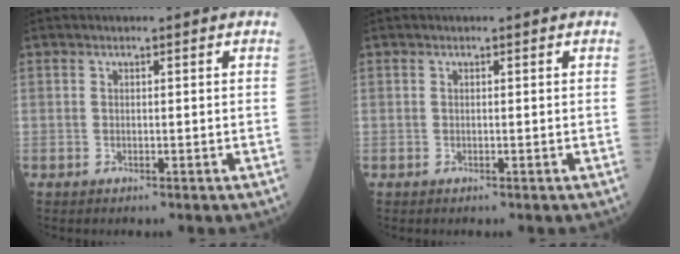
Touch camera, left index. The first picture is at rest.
{"total": 0.0}